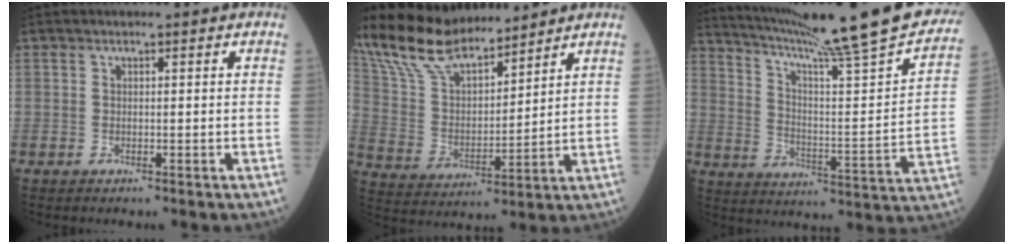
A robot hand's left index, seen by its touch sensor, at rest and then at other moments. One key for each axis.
{"total": 16.4, "fx": 14.1, "fy": 4.0, "fz": 7.2, "tx": -0.156, "ty": 0.022, "tz": 0.278}
{"total": 28.1, "fx": 23.7, "fy": 0.1, "fz": 15.2, "tx": -0.249, "ty": -0.061, "tz": 0.324}